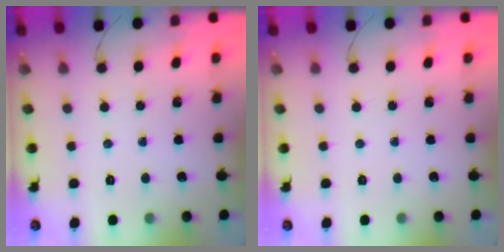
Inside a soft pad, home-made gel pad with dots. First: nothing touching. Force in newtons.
{"total": 0.0}